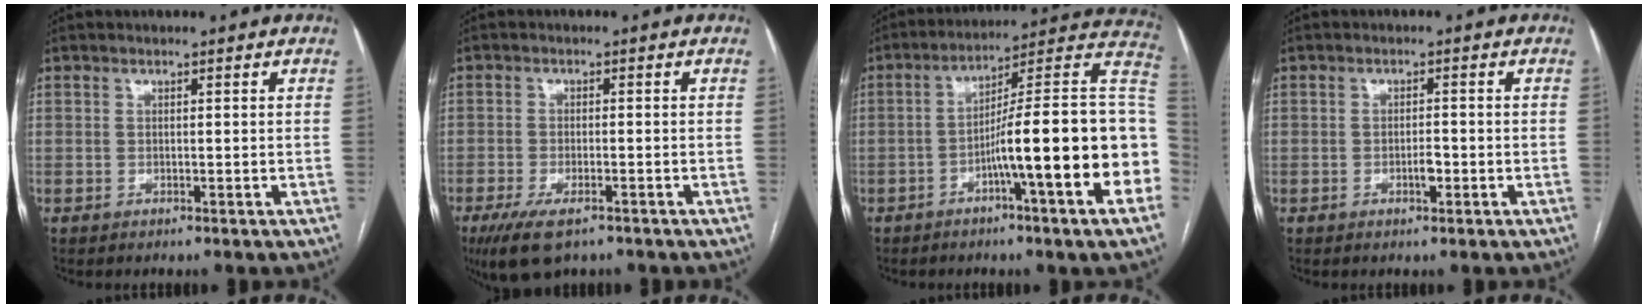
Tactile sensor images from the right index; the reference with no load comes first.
{"total": 7.3, "force": [-4.8, 2.5, 4.8], "torque": [-0.089, -0.015, -0.080]}
{"total": 20.9, "force": [-4.9, 0.5, 20.3], "torque": [-0.205, 0.030, -0.071]}
{"total": 1.9, "force": [-0.8, 0.6, 1.6], "torque": [-0.025, 0.002, -0.012]}